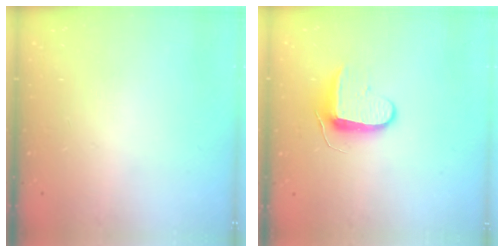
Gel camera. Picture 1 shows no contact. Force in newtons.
{"total": 9.0, "press": 9.0, "slide": 0.7}